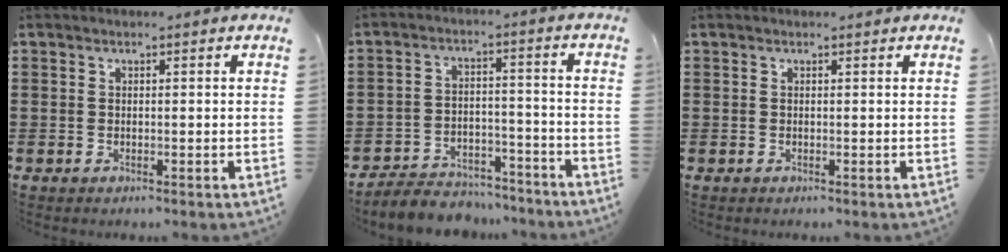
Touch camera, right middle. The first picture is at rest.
{"total": 5.2, "force": [-5.0, 1.1, 0.3], "torque": [-0.007, 0.013, -0.102]}
{"total": 0.0}